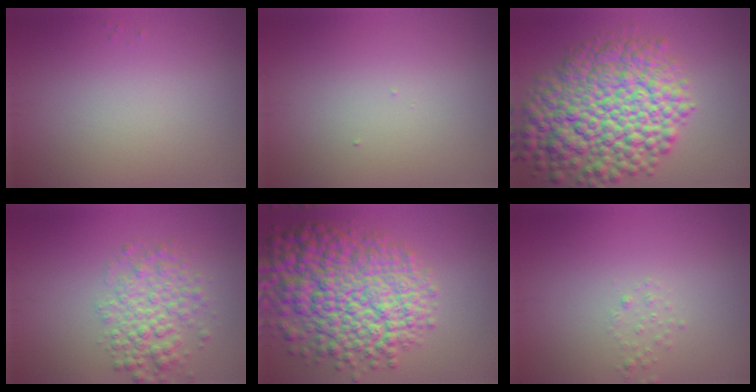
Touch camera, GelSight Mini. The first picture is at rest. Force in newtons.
{"total": 0.0}
{"total": 12.8, "press": 12.8, "slide": 0.4}
{"total": 4.3, "press": 4.3, "slide": 0.1}
{"total": 12.5, "press": 12.5, "slide": 0.3}
{"total": 0.8, "press": 0.8, "slide": 0.1}